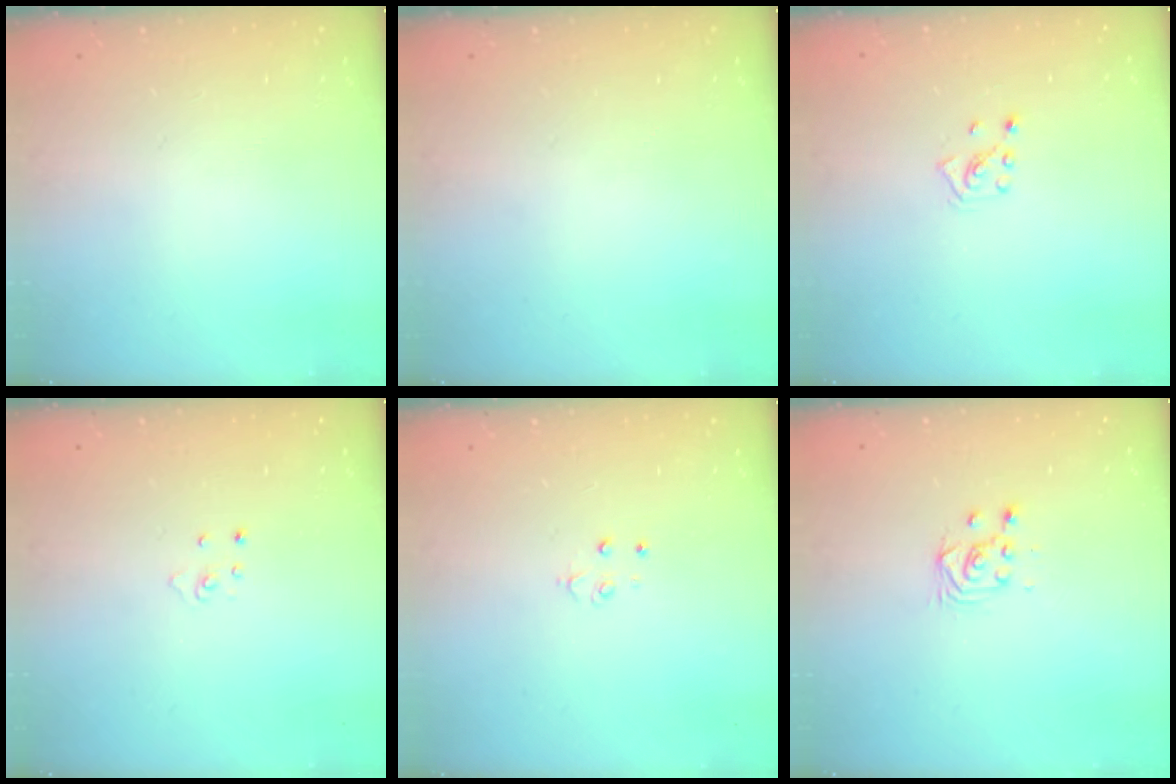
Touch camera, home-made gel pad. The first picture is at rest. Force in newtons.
{"total": 0.0}
{"total": 2.8, "press": 2.8, "slide": 0.2}
{"total": 3.0, "press": 2.9, "slide": 0.3}
{"total": 2.8, "press": 2.8, "slide": 0.3}
{"total": 4.1, "press": 4.0, "slide": 0.7}